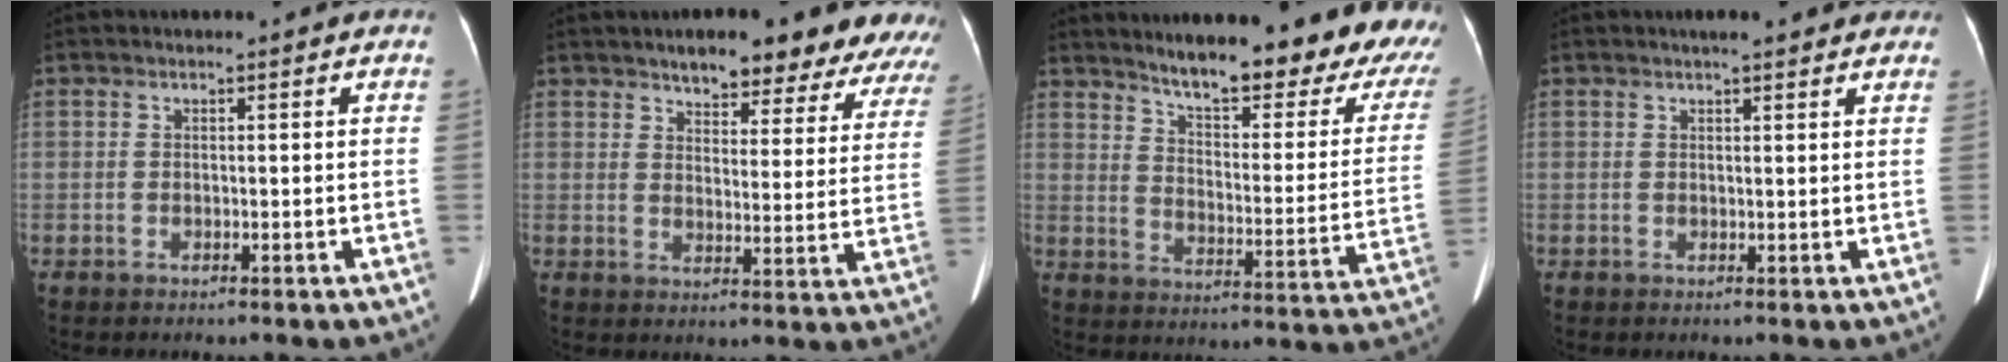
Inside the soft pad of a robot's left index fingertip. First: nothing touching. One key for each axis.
{"total": 18.2, "fx": 16.2, "fy": 4.5, "fz": 6.9, "tx": -0.057, "ty": -0.010, "tz": 0.178}
{"total": 24.0, "fx": 20.4, "fy": 4.1, "fz": 11.9, "tx": -0.159, "ty": -0.063, "tz": 0.252}
{"total": 5.7, "fx": 4.6, "fy": 1.3, "fz": 3.0, "tx": -0.030, "ty": 0.020, "tz": 0.053}